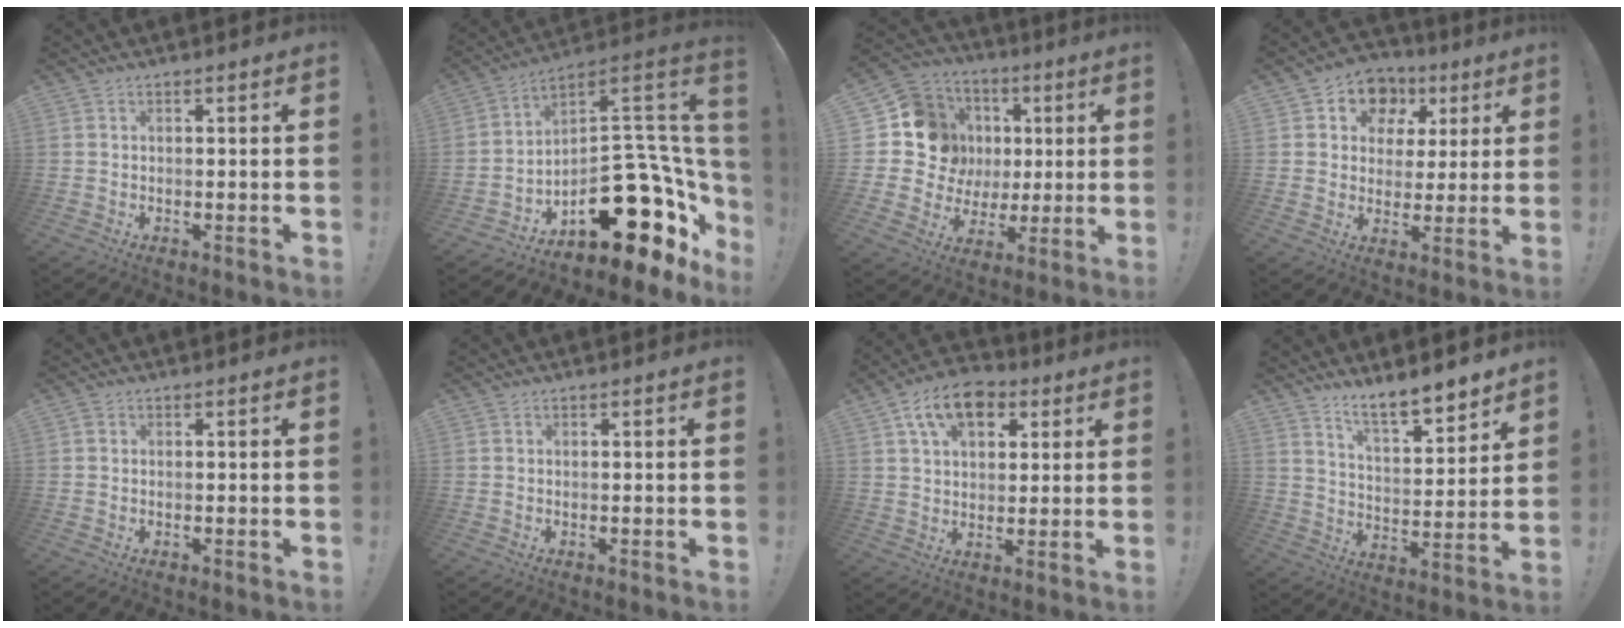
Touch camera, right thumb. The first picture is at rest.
{"total": 21.1, "force": [-6.1, 11.5, 16.6], "torque": [-0.204, 0.014, -0.077]}
{"total": 16.8, "force": [3.7, 15.0, 6.7], "torque": [-0.095, -0.016, 0.102]}
{"total": 9.8, "force": [3.8, 8.4, 3.3], "torque": [-0.046, -0.016, 0.076]}
{"total": 0.6, "force": [0.1, 0.6, 0.1], "torque": [-0.001, 0.003, 0.002]}
{"total": 0.0}
{"total": 12.9, "force": [5.8, 8.7, 7.6], "torque": [-0.123, -0.006, 0.110]}
{"total": 9.9, "force": [8.7, 2.2, 4.2], "torque": [-0.062, -0.069, 0.157]}